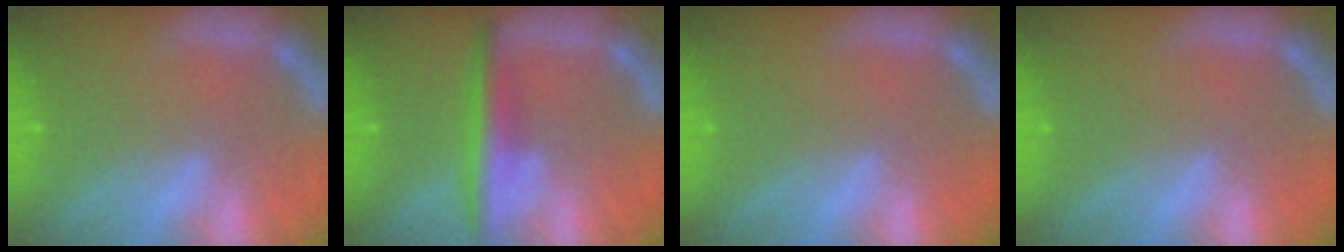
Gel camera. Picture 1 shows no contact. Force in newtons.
{"total": 4.5}
{"total": 0.0}
{"total": 0.0}